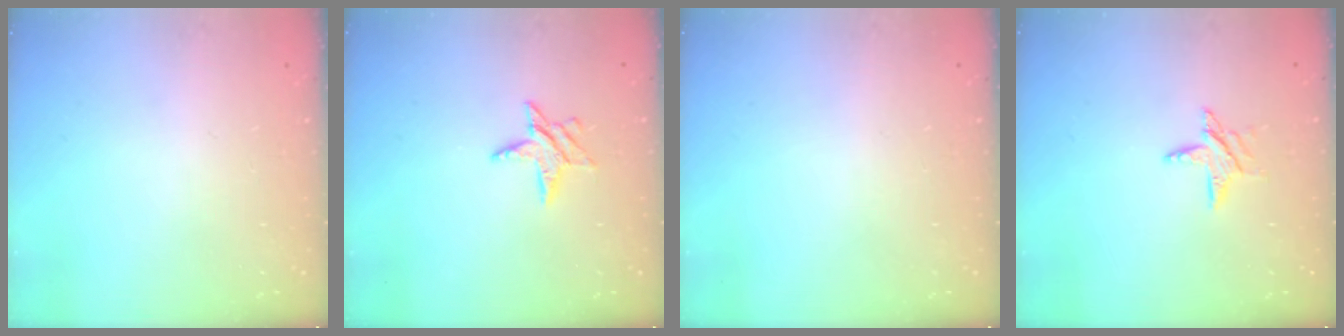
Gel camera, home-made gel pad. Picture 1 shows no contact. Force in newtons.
{"total": 6.5, "press": 6.5, "slide": 0.3}
{"total": 0.0}
{"total": 6.0, "press": 6.0, "slide": 0.5}